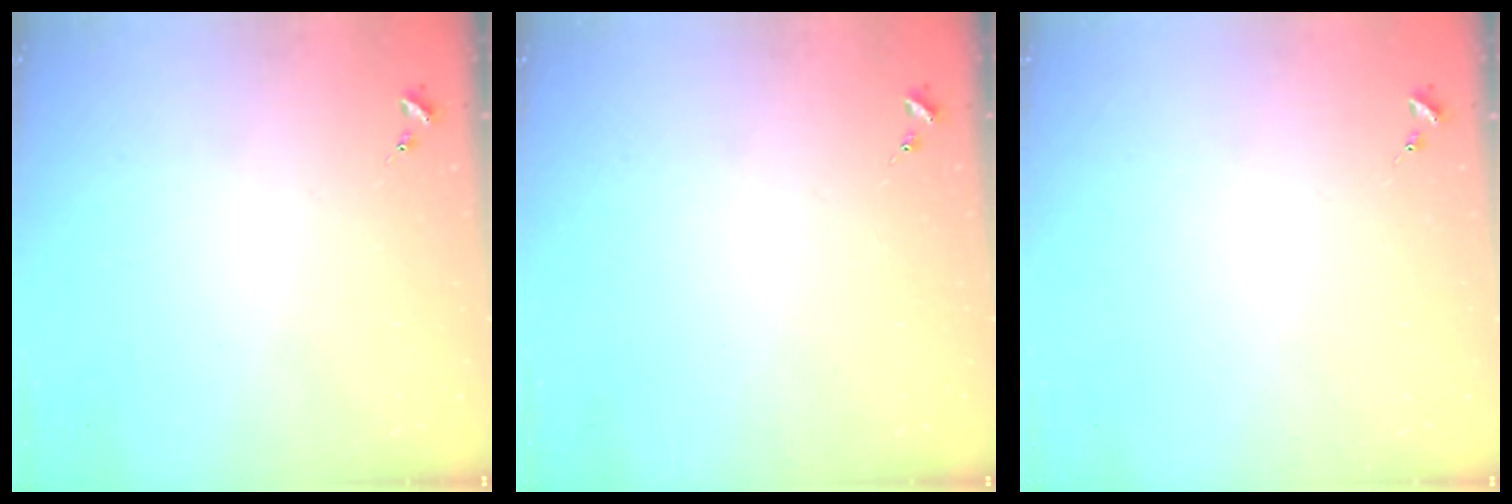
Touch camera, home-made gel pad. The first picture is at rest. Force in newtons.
{"total": 0.0}
{"total": 0.0}